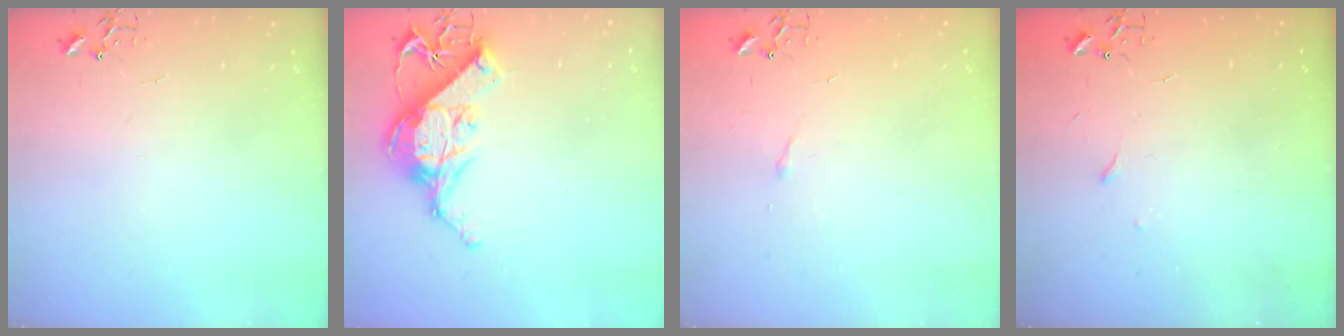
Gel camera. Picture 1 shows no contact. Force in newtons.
{"total": 15.3, "press": 15.1, "slide": 2.1}
{"total": 2.9, "press": 2.9, "slide": 0.5}
{"total": 3.3, "press": 3.3, "slide": 0.5}